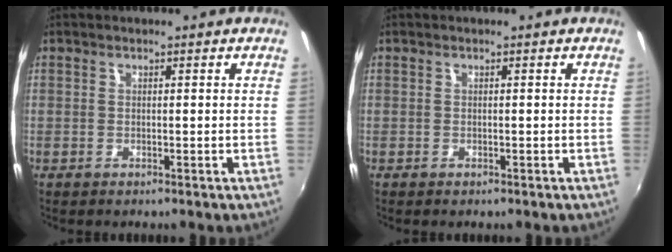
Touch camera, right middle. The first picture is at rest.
{"total": 0.0}